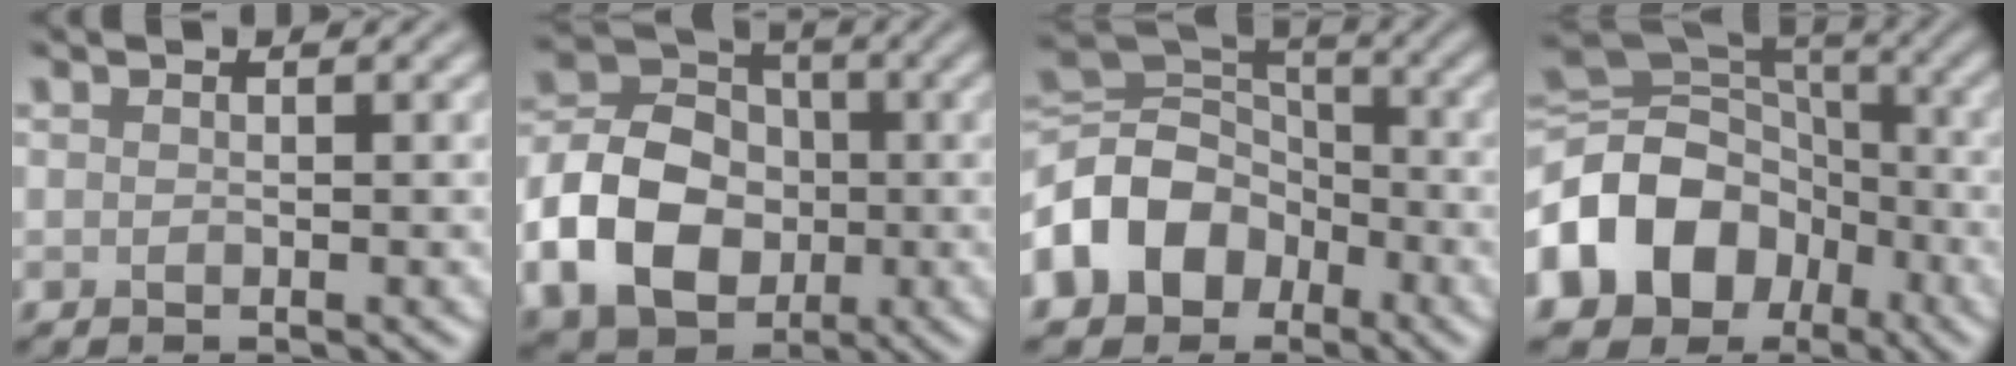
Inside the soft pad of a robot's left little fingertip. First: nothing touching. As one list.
[{"total": 9.1, "force": [-2.3, 6.9, 5.4], "torque": [-0.103, 0.003, -0.053]}, {"total": 8.2, "force": [-3.5, 6.4, 3.9], "torque": [-0.075, 0.005, -0.082]}, {"total": 13.7, "force": [-5.5, 10.9, 6.2], "torque": [-0.145, -0.004, -0.113]}]